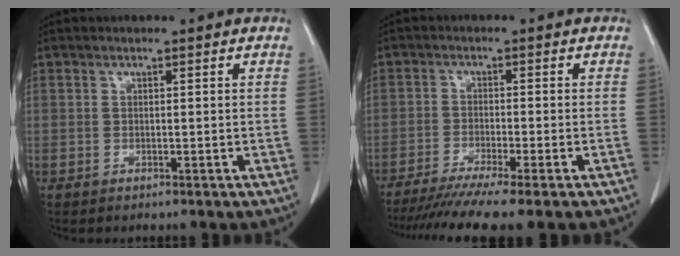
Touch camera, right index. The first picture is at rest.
{"total": 10.0, "force": [-8.2, -1.1, 5.6], "torque": [-0.075, -0.025, -0.128]}